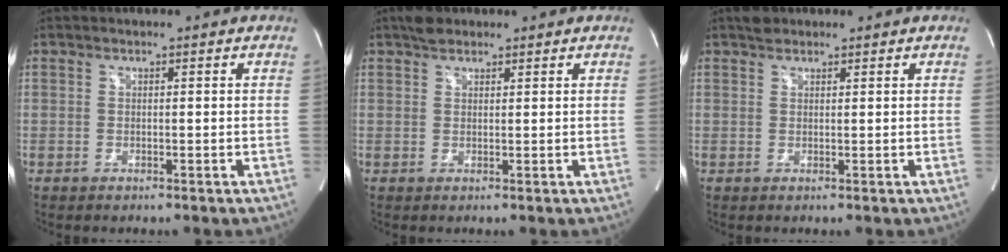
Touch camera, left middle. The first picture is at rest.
{"total": 2.4, "force": [1.9, 1.2, 0.8], "torque": [-0.018, 0.013, 0.030]}
{"total": 1.6, "force": [1.3, 0.9, 0.4], "torque": [-0.010, 0.011, 0.022]}